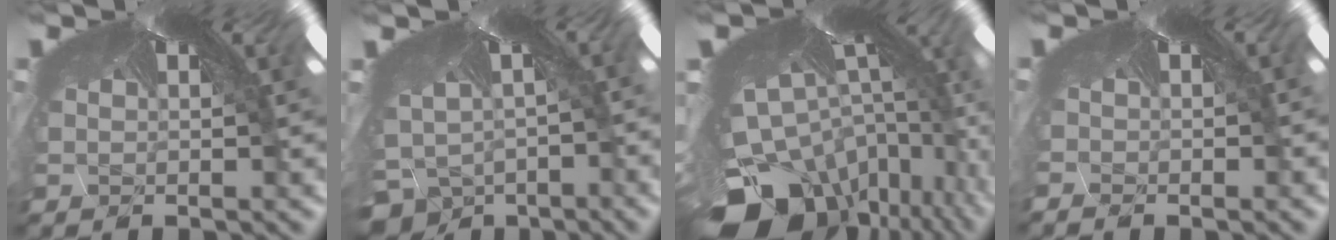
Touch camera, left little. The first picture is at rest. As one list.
[{"total": 7.8, "force": [-7.6, 1.7, -0.3], "torque": [-0.007, -0.092, -0.080]}, {"total": 9.1, "force": [-9.0, 1.4, 0.3], "torque": [-0.046, -0.119, -0.100]}, {"total": 1.6, "force": [-1.0, -1.0, -0.7], "torque": [0.012, -0.005, -0.011]}]